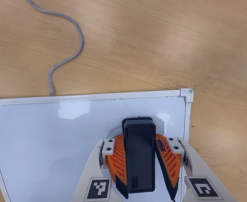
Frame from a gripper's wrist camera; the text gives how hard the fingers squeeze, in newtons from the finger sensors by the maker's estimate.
{"total": 13.7, "left": 15.7, "right": 11.8}